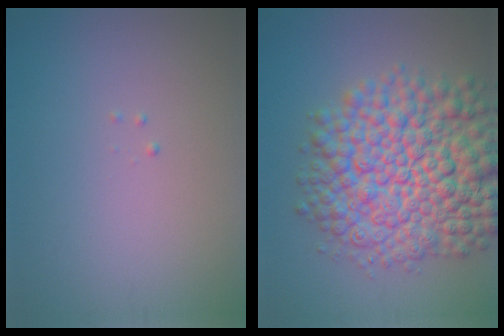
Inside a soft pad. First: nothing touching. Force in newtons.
{"total": 12.4, "press": 12.4, "slide": 0.3}